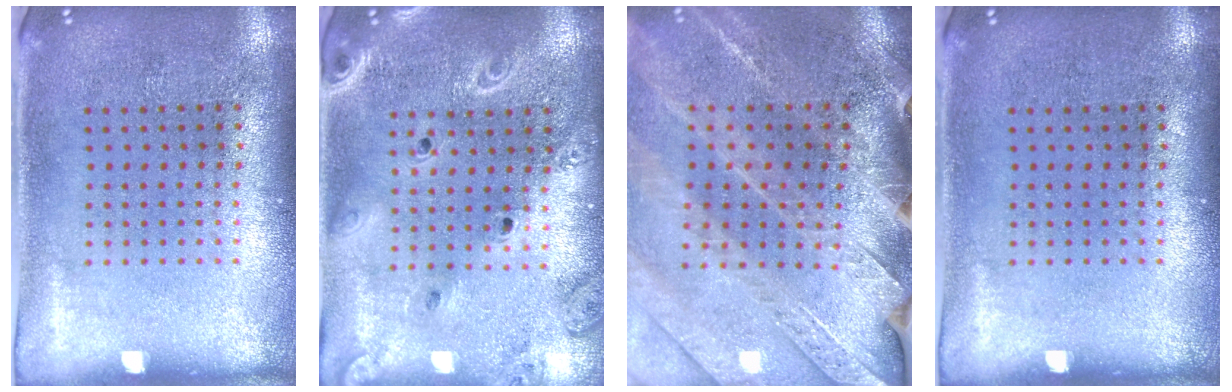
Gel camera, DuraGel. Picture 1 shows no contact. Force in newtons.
{"total": 2.0, "press": 1.9, "slide": 0.7}
{"total": 2.9, "press": 2.9, "slide": 0.4}
{"total": 0.0}